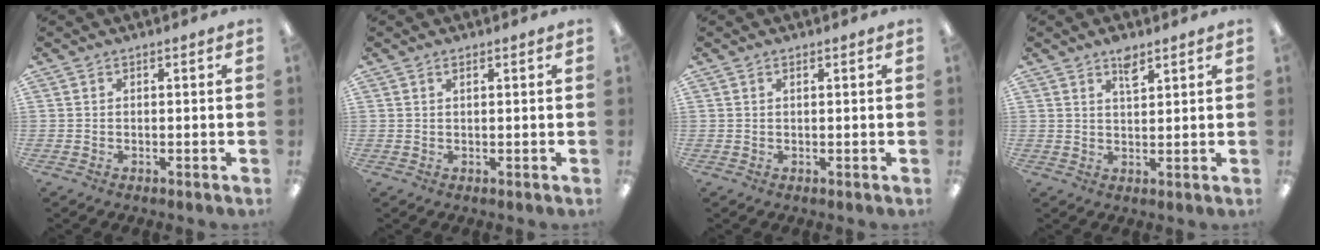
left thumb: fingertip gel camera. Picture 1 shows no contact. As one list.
[{"total": 1.1, "force": [0.7, 0.5, 0.8], "torque": [-0.009, -0.002, 0.011]}, {"total": 0.8, "force": [0.5, 0.3, 0.5], "torque": [-0.012, 0.002, 0.010]}, {"total": 4.2, "force": [3.0, 1.6, 2.5], "torque": [-0.040, -0.009, 0.051]}]